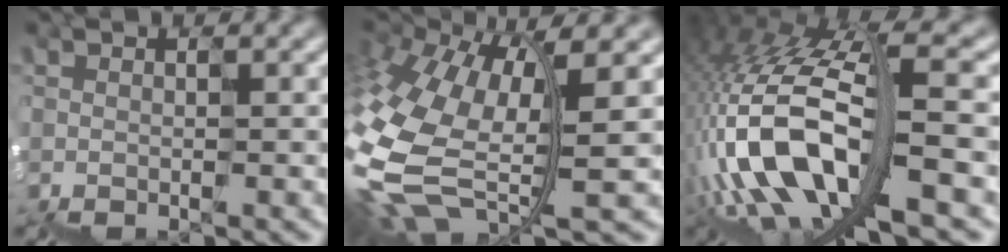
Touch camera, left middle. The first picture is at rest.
{"total": 9.4, "force": [-1.3, 4.7, 8.1], "torque": [-0.238, -0.018, -0.011]}
{"total": 10.7, "force": [-4.3, 4.2, 8.9], "torque": [-0.201, 0.019, -0.067]}